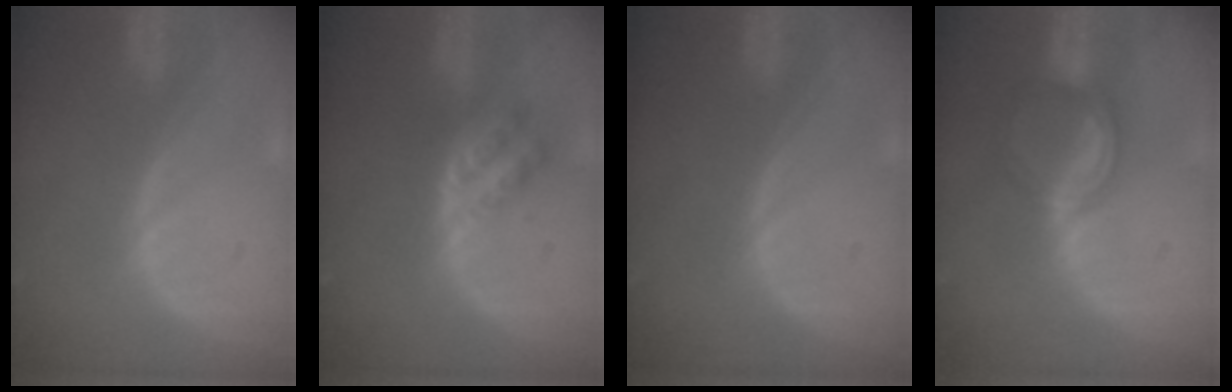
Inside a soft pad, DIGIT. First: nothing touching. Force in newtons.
{"total": 5.4, "press": 4.9, "slide": 2.2}
{"total": 0.0}
{"total": 5.1, "press": 5.1, "slide": 0.3}